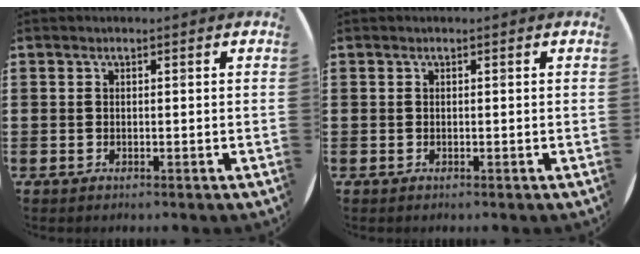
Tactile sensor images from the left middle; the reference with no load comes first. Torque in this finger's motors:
{"motor_torque": [-0.13, 0.09, 0.01, 0.00]}